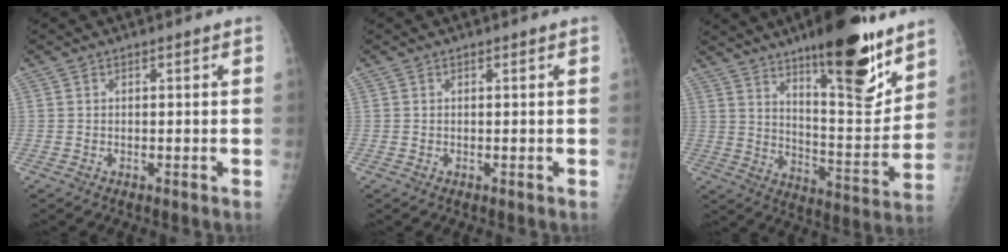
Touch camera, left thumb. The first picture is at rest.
{"total": 0.0}
{"total": 20.8, "force": [13.6, 5.7, 14.7], "torque": [-0.175, -0.087, 0.212]}